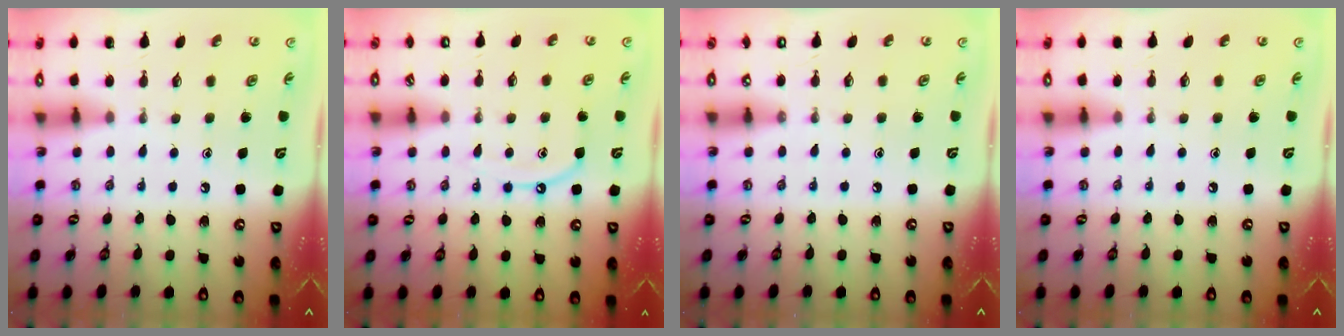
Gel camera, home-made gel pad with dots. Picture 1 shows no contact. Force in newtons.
{"total": 8.3, "press": 8.2, "slide": 1.0}
{"total": 3.2, "press": 3.2, "slide": 0.4}
{"total": 2.3, "press": 2.3, "slide": 0.4}